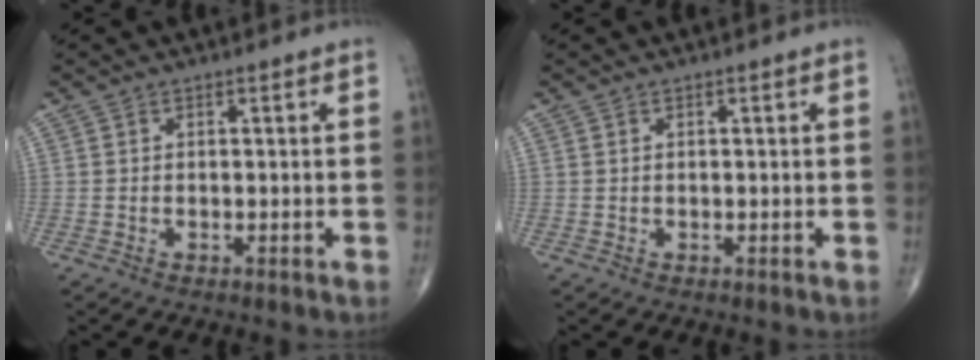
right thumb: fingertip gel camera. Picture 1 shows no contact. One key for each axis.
{"total": 0.0}